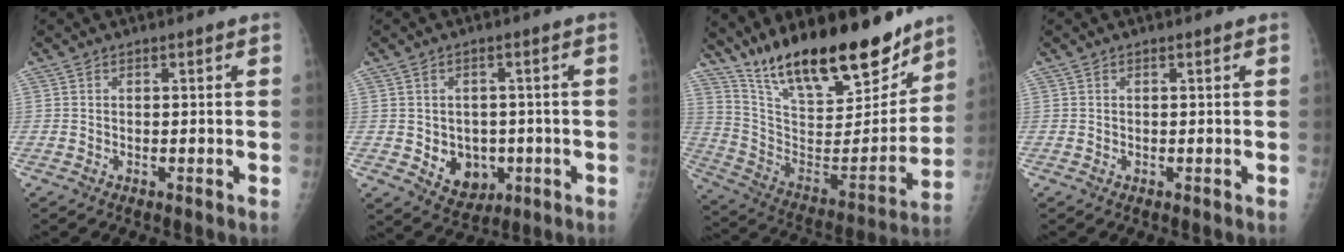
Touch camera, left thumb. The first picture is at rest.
{"total": 7.2, "force": [-1.4, 5.9, 3.9], "torque": [-0.025, 0.001, -0.005]}
{"total": 25.8, "force": [19.3, 8.5, 14.9], "torque": [-0.207, -0.090, 0.328]}
{"total": 0.0}